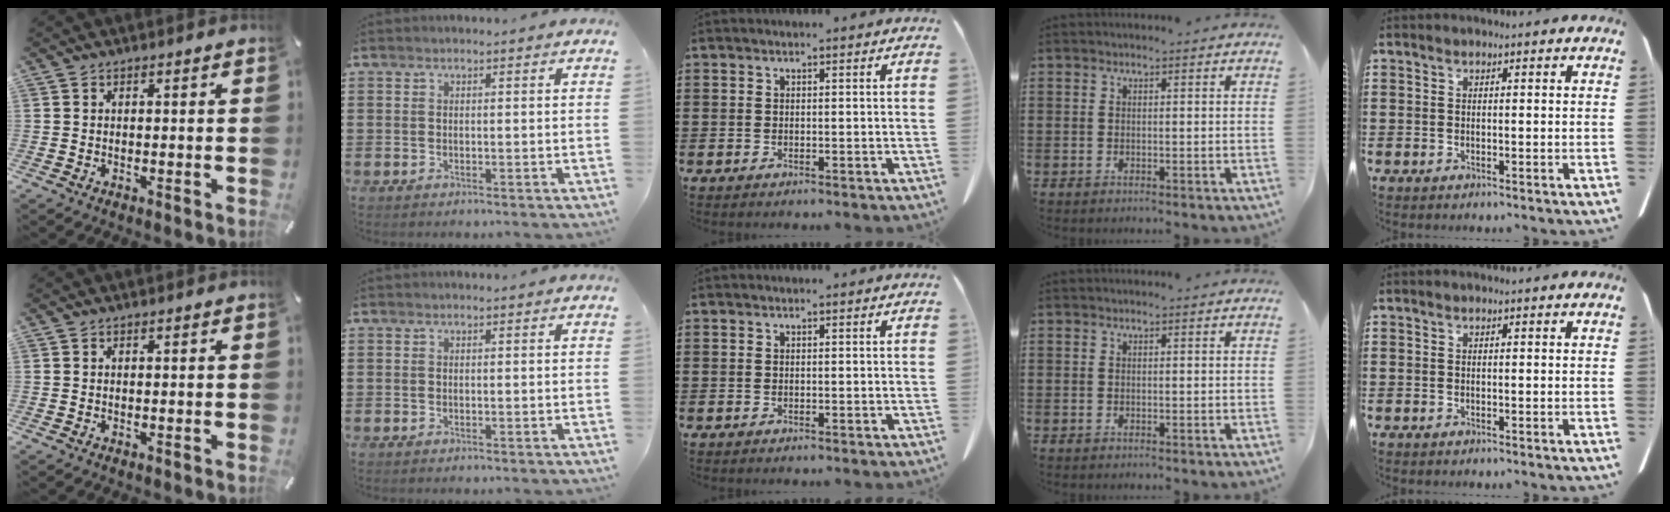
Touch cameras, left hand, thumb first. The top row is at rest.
{}